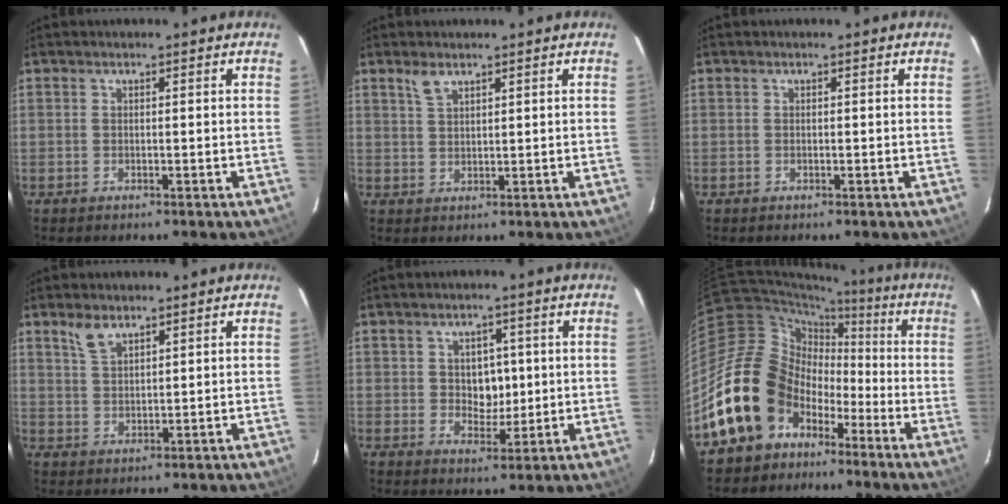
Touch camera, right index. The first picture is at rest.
{"total": 2.7, "force": [2.0, 1.1, 1.5], "torque": [-0.028, 0.003, 0.041]}
{"total": 0.0}
{"total": 3.7, "force": [2.8, 1.5, 2.0], "torque": [-0.039, 0.002, 0.057]}
{"total": 5.1, "force": [0.6, 4.2, 2.9], "torque": [-0.044, 0.005, 0.015]}
{"total": 17.2, "force": [-8.3, 13.8, 6.2], "torque": [-0.147, 0.042, -0.130]}